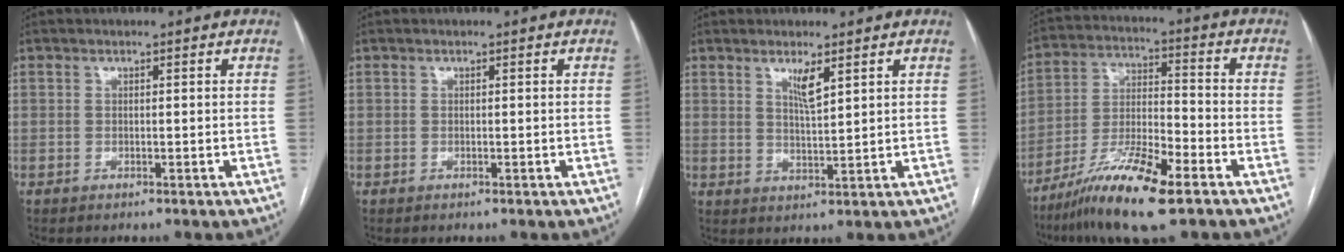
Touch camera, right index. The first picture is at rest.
{"total": 0.0}
{"total": 3.4, "force": [2.0, 0.3, 2.7], "torque": [-0.053, -0.009, 0.040]}
{"total": 13.7, "force": [-8.6, 1.7, 10.6], "torque": [-0.208, -0.023, -0.155]}